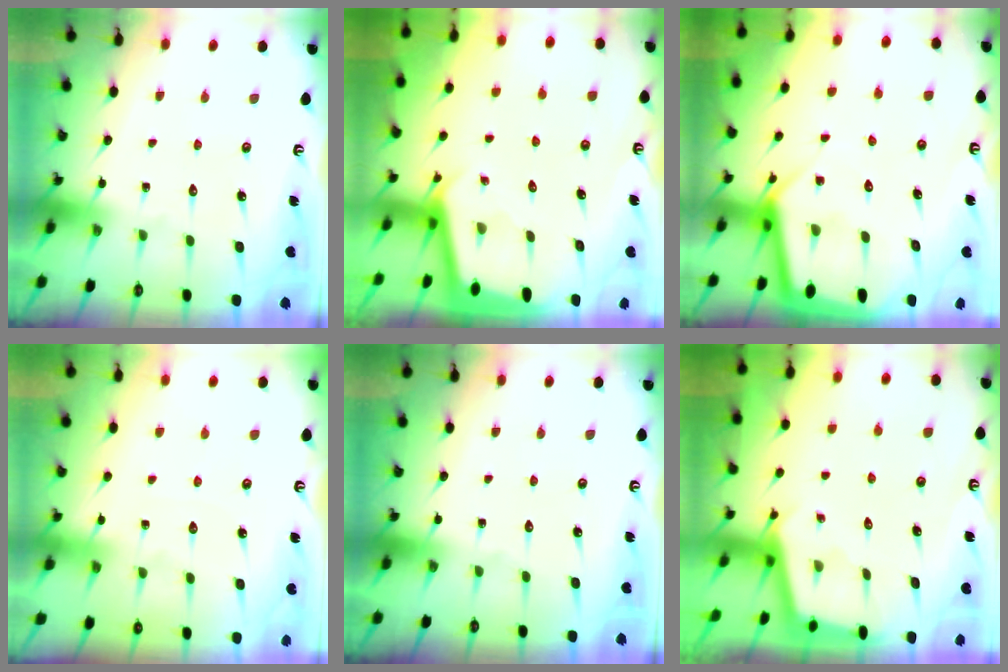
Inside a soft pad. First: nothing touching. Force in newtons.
{"total": 2.1, "press": 2.1, "slide": 0.1}
{"total": 6.6, "press": 6.5, "slide": 0.6}
{"total": 3.4, "press": 3.4, "slide": 0.5}
{"total": 0.0}
{"total": 2.2, "press": 2.2, "slide": 0.2}